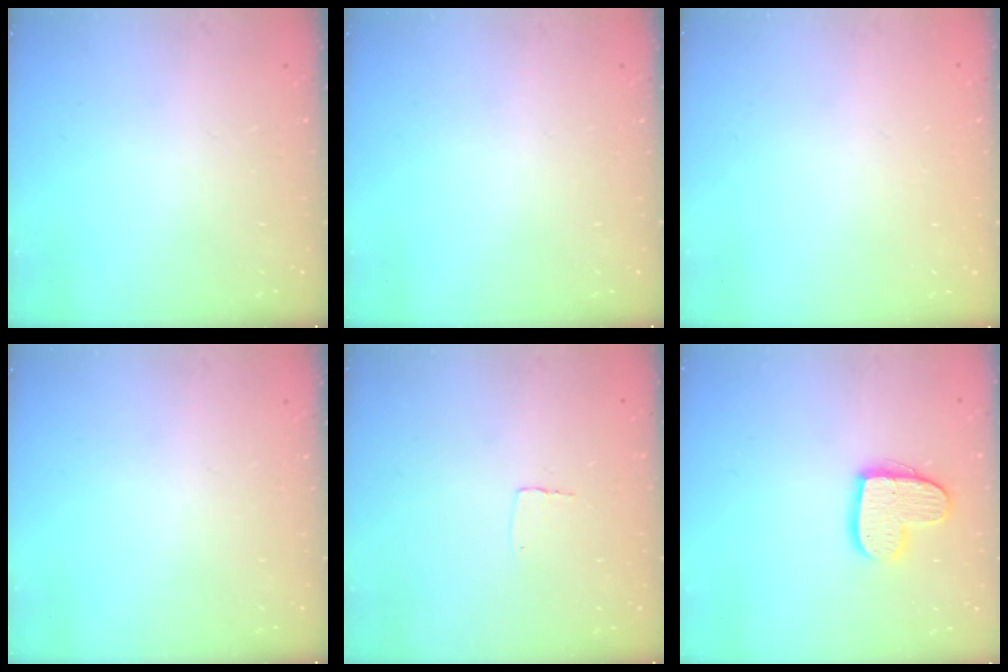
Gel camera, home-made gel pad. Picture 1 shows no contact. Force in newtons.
{"total": 0.0}
{"total": 0.0}
{"total": 0.0}
{"total": 2.7, "press": 2.7, "slide": 0.1}
{"total": 13.5, "press": 13.5, "slide": 0.9}